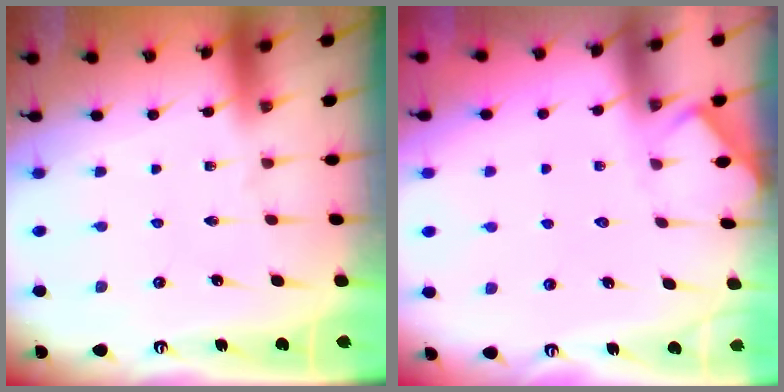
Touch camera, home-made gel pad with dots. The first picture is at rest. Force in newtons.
{"total": 4.3, "press": 4.3, "slide": 0.3}